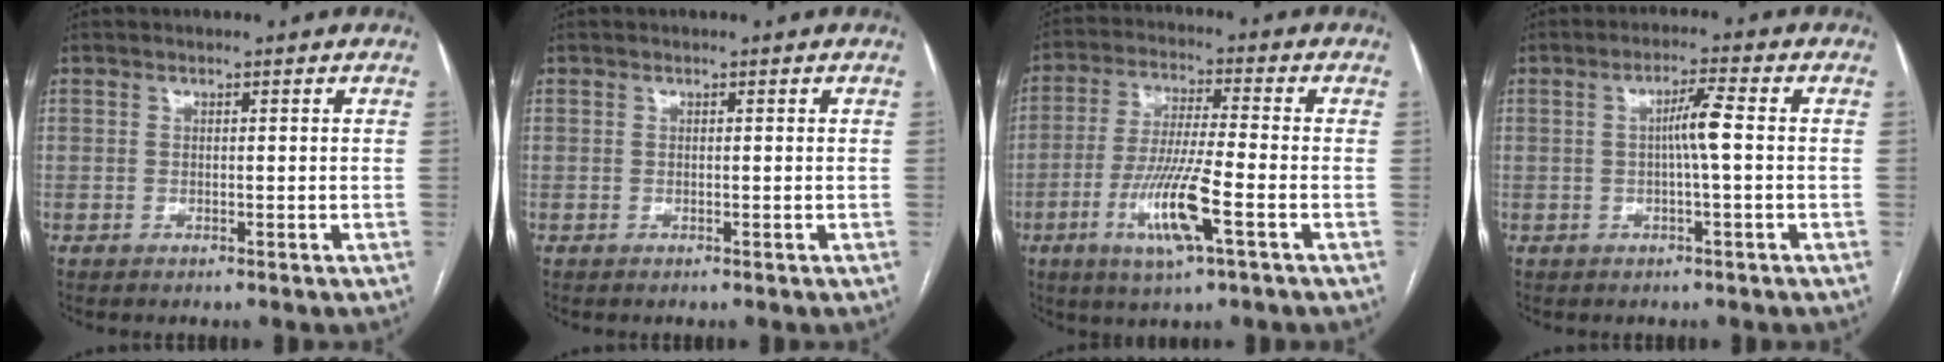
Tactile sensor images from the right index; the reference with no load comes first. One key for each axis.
{"total": 0.0}
{"total": 11.0, "fx": -4.1, "fy": 0.6, "fz": 10.2, "tx": -0.202, "ty": -0.014, "tz": -0.076}
{"total": 4.1, "fx": -0.1, "fy": -0.3, "fz": 4.1, "tx": -0.073, "ty": 0.007, "tz": -0.001}